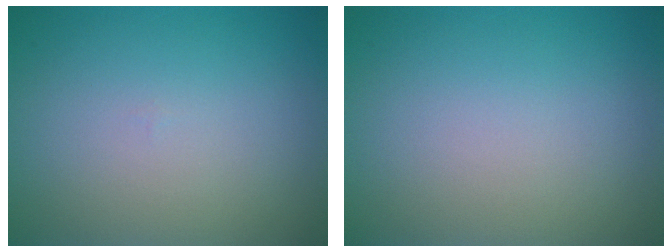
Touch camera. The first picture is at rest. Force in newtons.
{"total": 0.0}